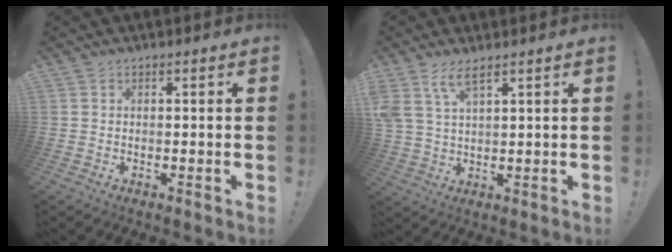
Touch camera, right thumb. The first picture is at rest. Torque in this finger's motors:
{"motor_torque": [0.17, 0.23, 0.30, 0.14, 0.07]}